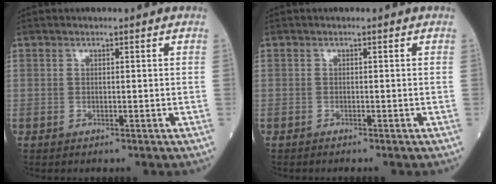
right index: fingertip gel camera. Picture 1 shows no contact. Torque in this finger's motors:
{"motor_torque": [-0.08, -0.09, 0.09, -0.01]}